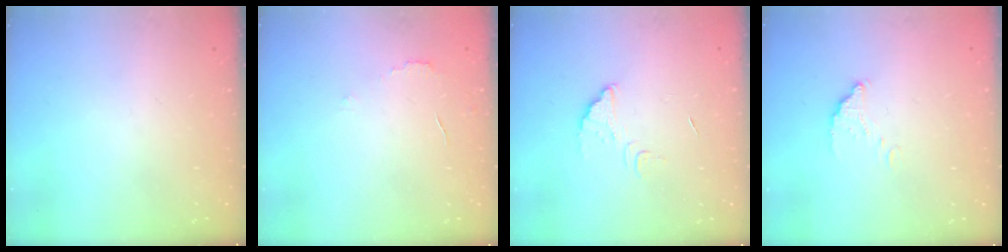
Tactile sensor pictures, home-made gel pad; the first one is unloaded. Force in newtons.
{"total": 2.9, "press": 2.9, "slide": 0.2}
{"total": 6.4, "press": 6.4, "slide": 0.5}
{"total": 4.0, "press": 4.0, "slide": 0.0}